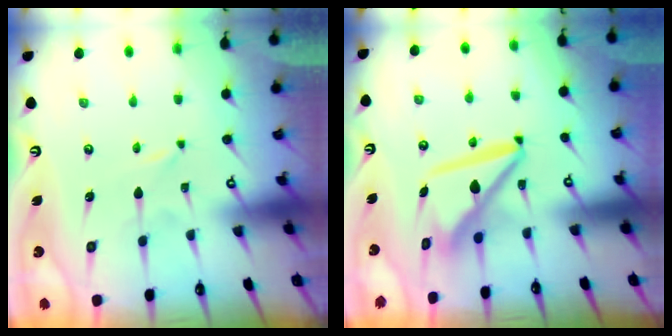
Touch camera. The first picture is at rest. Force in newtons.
{"total": 11.2, "press": 11.1, "slide": 1.3}